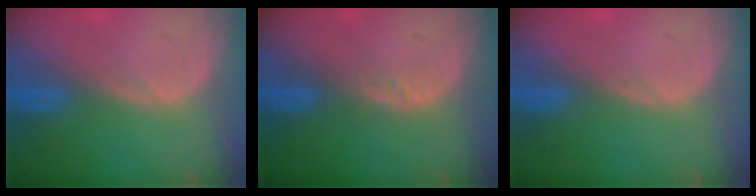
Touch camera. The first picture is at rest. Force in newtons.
{"total": 1.7, "press": 1.7, "slide": 0.1}
{"total": 0.0}